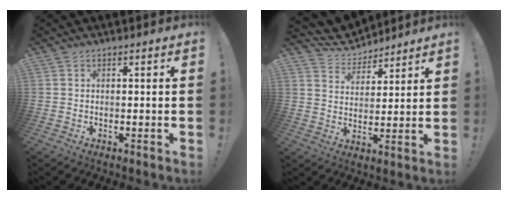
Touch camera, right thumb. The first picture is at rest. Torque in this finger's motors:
{"motor_torque": [-1.16, 0.14, -0.92, 0.75, 0.00]}